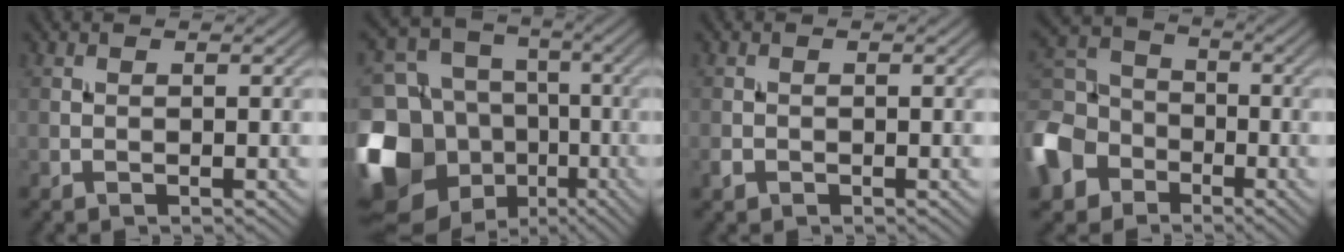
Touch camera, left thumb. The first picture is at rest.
{"total": 18.2, "force": [-5.8, 15.2, 8.3], "torque": [-0.265, -0.016, -0.101]}
{"total": 0.8, "force": [-0.5, 0.6, 0.3], "torque": [-0.006, -0.002, -0.010]}
{"total": 12.3, "force": [-5.5, 9.4, 5.7], "torque": [-0.186, -0.025, -0.122]}